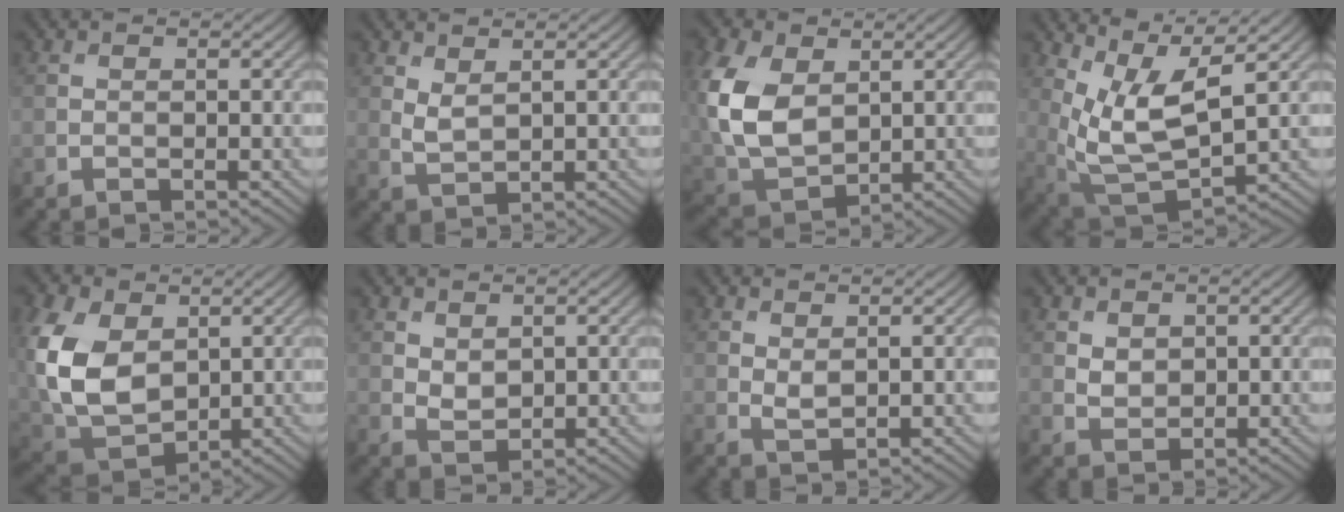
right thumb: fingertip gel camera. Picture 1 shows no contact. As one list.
[{"total": 2.3, "force": [1.5, 0.8, 1.5], "torque": [-0.041, -0.005, 0.036]}, {"total": 12.1, "force": [2.4, 8.2, 8.6], "torque": [-0.245, 0.006, 0.050]}, {"total": 9.8, "force": [4.0, 3.6, 8.1], "torque": [-0.190, -0.008, 0.087]}, {"total": 14.0, "force": [2.5, 9.7, 9.8], "torque": [-0.267, 0.004, 0.053]}, {"total": 2.3, "force": [1.3, 1.5, 1.3], "torque": [-0.032, -0.006, 0.029]}, {"total": 1.7, "force": [0.9, 0.7, 1.2], "torque": [-0.031, -0.005, 0.023]}, {"total": 2.2, "force": [1.1, 1.6, 1.1], "torque": [-0.030, -0.005, 0.024]}]